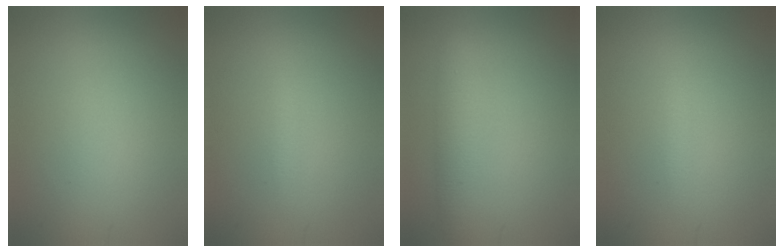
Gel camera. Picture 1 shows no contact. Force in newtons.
{"total": 0.8, "press": 0.8, "slide": 0.1}
{"total": 2.3, "press": 2.3, "slide": 0.2}
{"total": 0.8, "press": 0.8, "slide": 0.1}